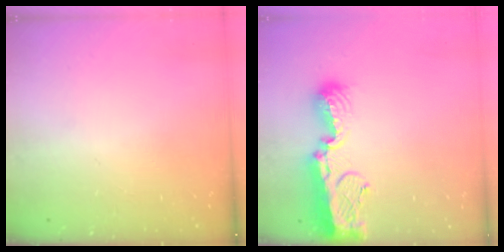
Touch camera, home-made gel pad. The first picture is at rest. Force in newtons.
{"total": 12.6, "press": 12.5, "slide": 1.0}